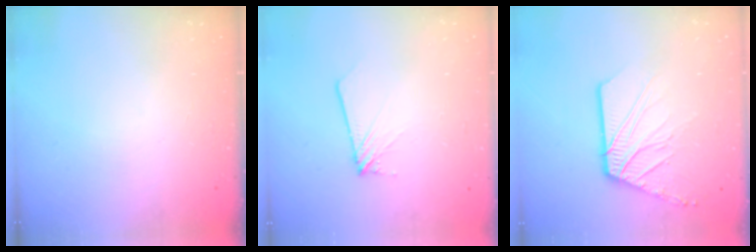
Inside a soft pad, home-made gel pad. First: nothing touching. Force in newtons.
{"total": 2.4, "press": 2.3, "slide": 0.3}
{"total": 11.3, "press": 11.3, "slide": 1.1}